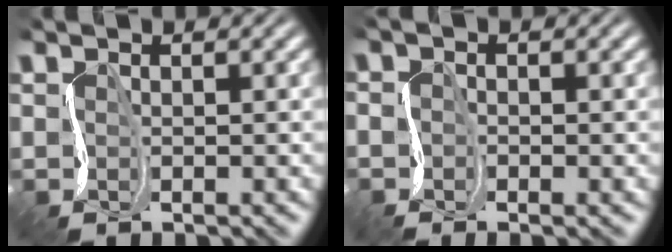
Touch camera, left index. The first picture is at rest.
{"total": 1.7, "force": [-1.6, -0.2, -0.4], "torque": [0.013, -0.010, -0.026]}